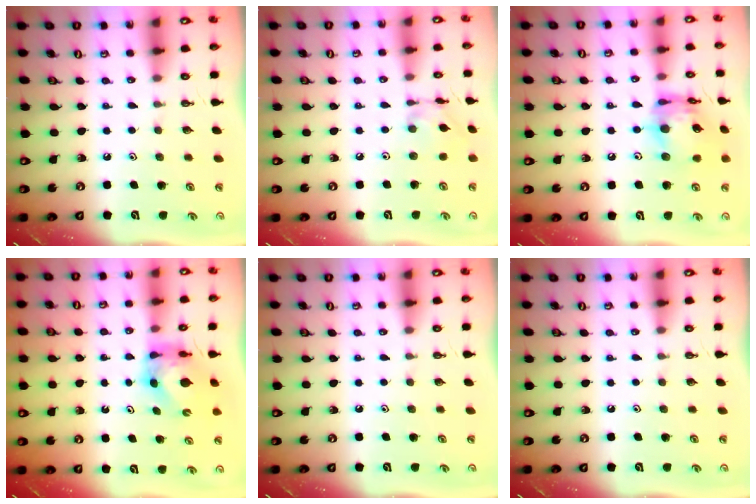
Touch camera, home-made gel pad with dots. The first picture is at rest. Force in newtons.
{"total": 5.2, "press": 5.2, "slide": 0.3}
{"total": 15.0, "press": 15.0, "slide": 1.4}
{"total": 5.6, "press": 5.6, "slide": 0.2}
{"total": 0.0}
{"total": 0.0}